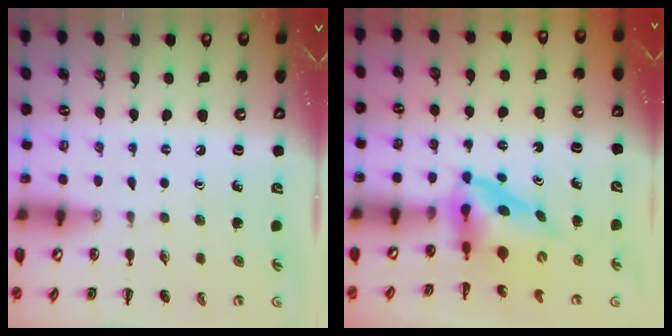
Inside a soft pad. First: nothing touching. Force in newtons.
{"total": 3.8, "press": 3.7, "slide": 0.6}